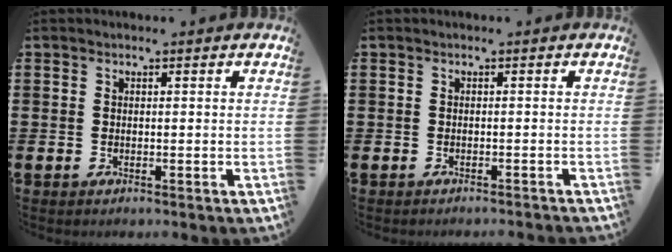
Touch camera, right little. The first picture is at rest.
{"total": 0.5, "force": [-0.5, -0.1, 0.0], "torque": [0.000, -0.001, -0.011]}